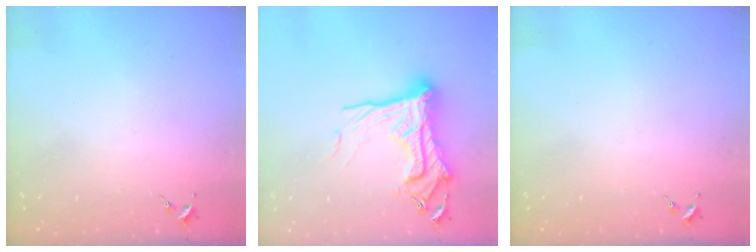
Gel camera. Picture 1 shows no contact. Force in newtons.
{"total": 20.6, "press": 20.5, "slide": 2.0}
{"total": 0.0}